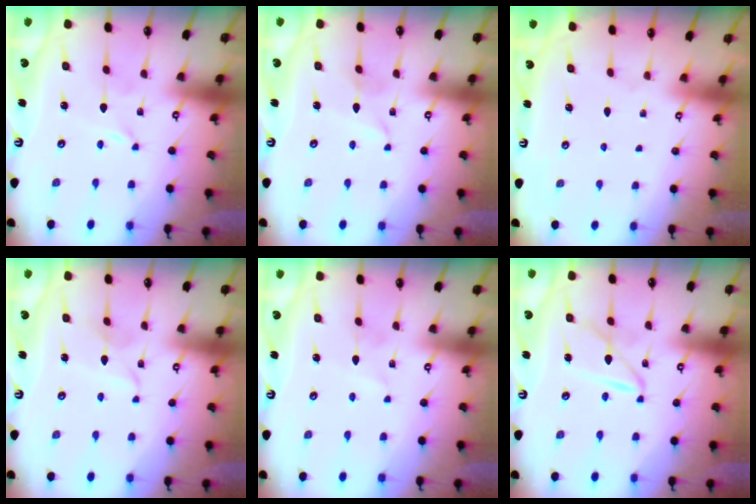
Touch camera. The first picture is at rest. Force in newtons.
{"total": 2.0, "press": 2.0, "slide": 0.0}
{"total": 0.0}
{"total": 4.9, "press": 4.9, "slide": 0.3}
{"total": 2.7, "press": 2.7, "slide": 0.2}
{"total": 8.4, "press": 8.4, "slide": 0.7}